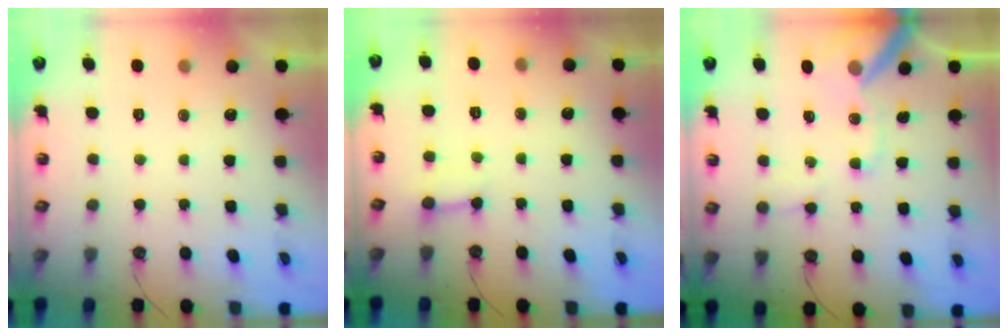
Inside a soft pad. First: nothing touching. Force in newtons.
{"total": 2.9, "press": 2.9, "slide": 0.4}
{"total": 12.8, "press": 12.7, "slide": 1.6}